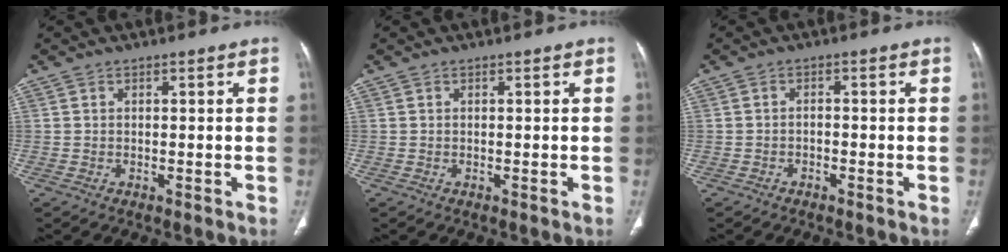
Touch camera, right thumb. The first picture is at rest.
{"total": 0.0}
{"total": 1.1, "force": [-0.8, 0.6, 0.5], "torque": [-0.006, 0.007, -0.015]}